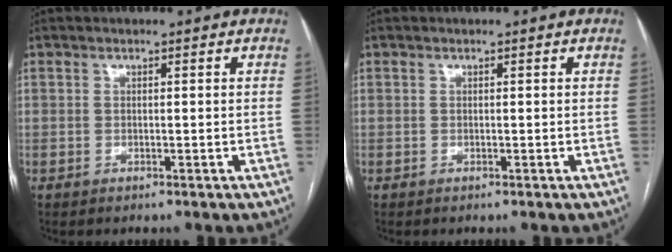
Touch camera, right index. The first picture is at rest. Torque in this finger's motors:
{"motor_torque": [0.00, 0.00, 0.00, 0.00]}